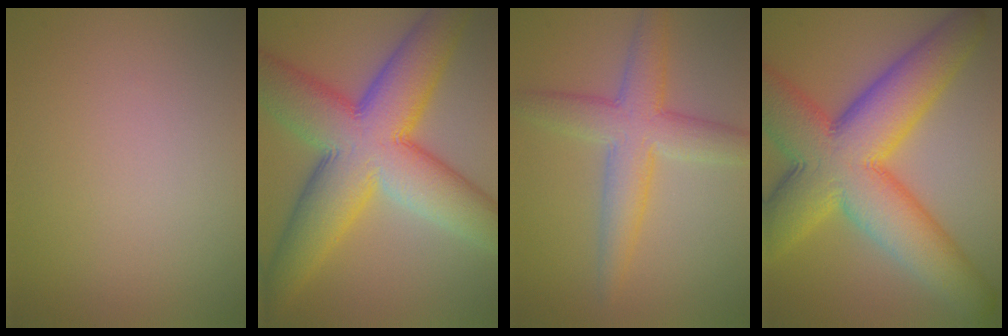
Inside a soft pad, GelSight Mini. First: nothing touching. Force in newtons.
{"total": 13.4, "press": 13.4, "slide": 0.3}
{"total": 5.2, "press": 5.2, "slide": 0.2}
{"total": 13.1, "press": 13.1, "slide": 0.1}